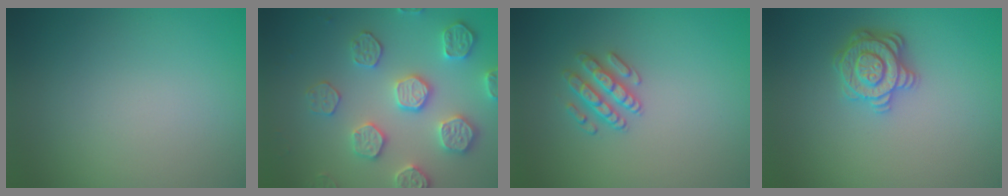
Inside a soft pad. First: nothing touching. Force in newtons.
{"total": 5.0, "press": 4.8, "slide": 1.4}
{"total": 2.5, "press": 2.5, "slide": 0.4}
{"total": 3.2, "press": 3.0, "slide": 1.1}